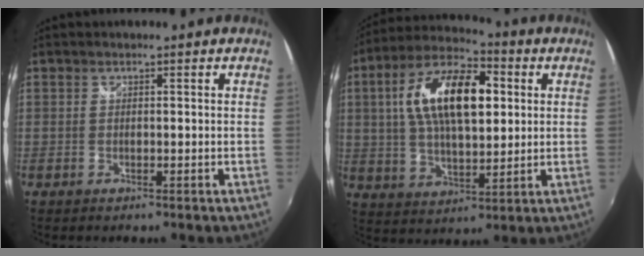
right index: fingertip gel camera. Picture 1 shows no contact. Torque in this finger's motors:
{"motor_torque": [1.03, -0.28, 0.62, 0.13]}